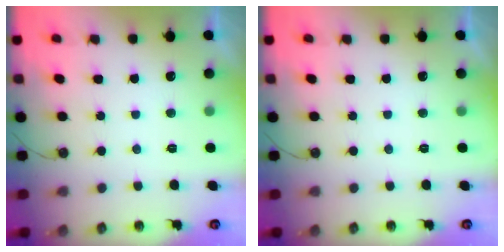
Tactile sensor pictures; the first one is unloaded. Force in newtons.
{"total": 0.0}